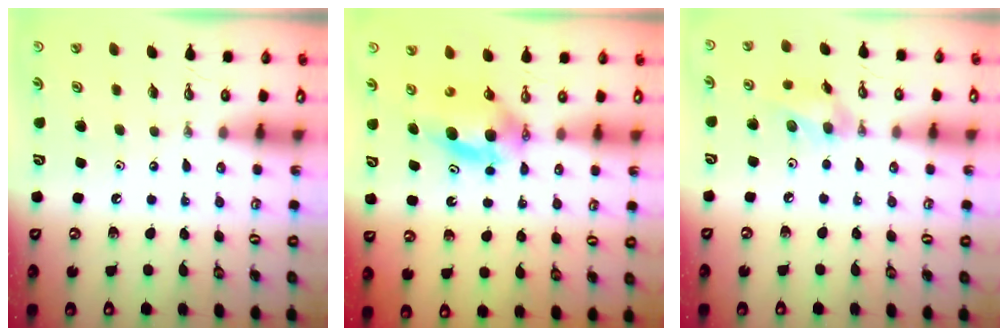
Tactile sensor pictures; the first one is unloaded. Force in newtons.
{"total": 6.4, "press": 6.1, "slide": 1.9}
{"total": 9.5, "press": 9.1, "slide": 2.6}